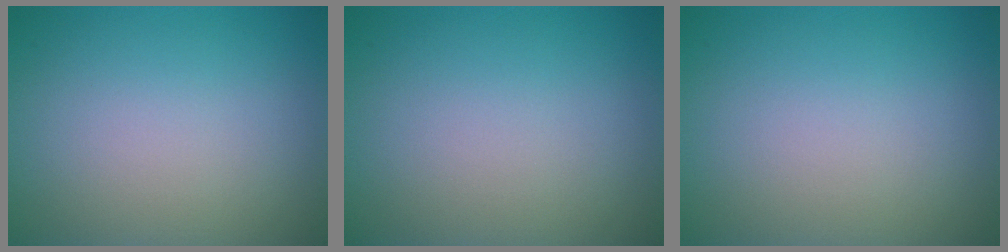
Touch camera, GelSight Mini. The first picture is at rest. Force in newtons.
{"total": 0.0}
{"total": 0.0}